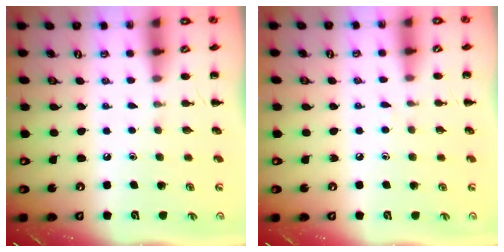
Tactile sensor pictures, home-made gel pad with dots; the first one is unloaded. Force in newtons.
{"total": 2.7, "press": 2.4, "slide": 1.4}